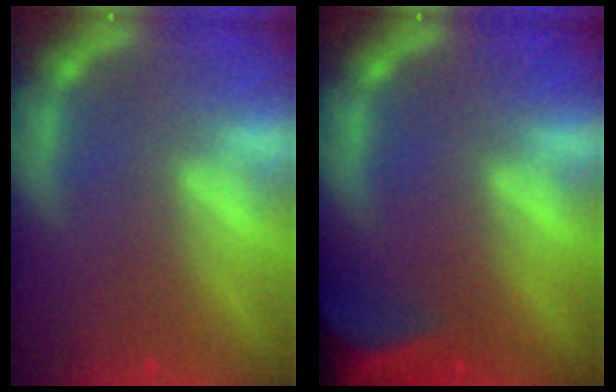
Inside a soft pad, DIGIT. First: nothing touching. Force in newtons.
{"total": 10.0}